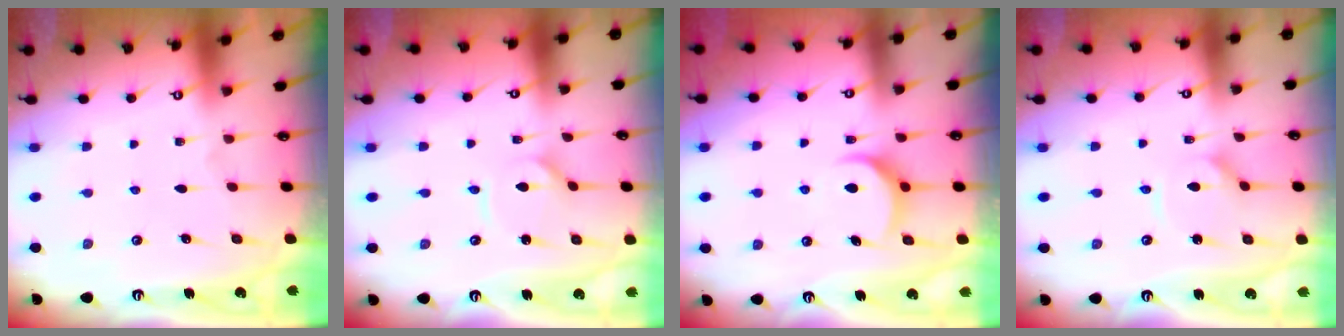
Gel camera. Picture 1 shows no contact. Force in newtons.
{"total": 2.0, "press": 2.0, "slide": 0.3}
{"total": 7.7, "press": 7.7, "slide": 0.5}
{"total": 3.0, "press": 2.9, "slide": 0.4}